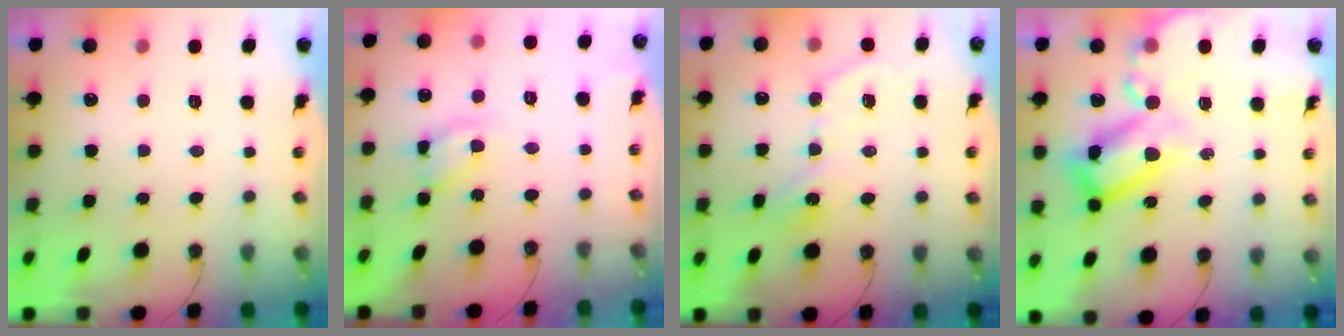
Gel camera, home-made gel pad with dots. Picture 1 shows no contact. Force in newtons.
{"total": 11.3, "press": 11.3, "slide": 1.2}
{"total": 9.4, "press": 9.4, "slide": 0.3}
{"total": 21.8, "press": 21.6, "slide": 2.8}